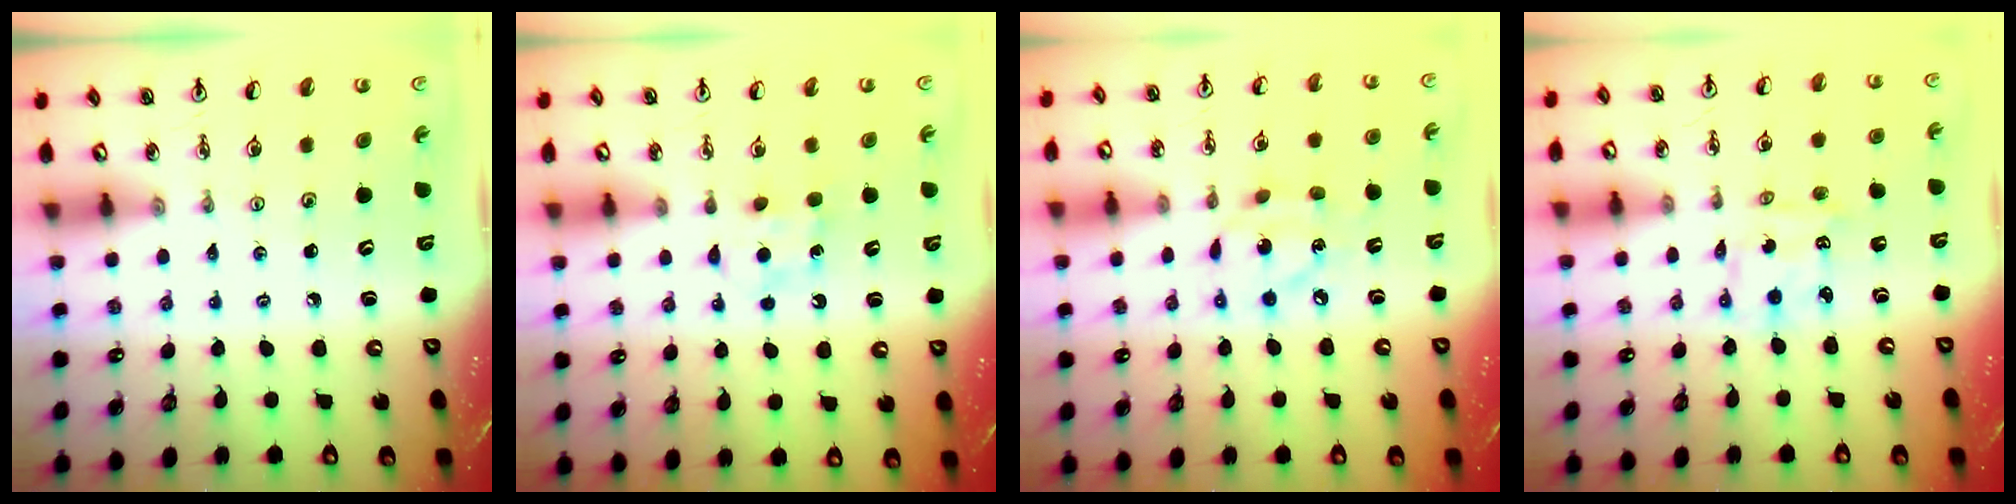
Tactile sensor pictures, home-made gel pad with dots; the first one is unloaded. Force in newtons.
{"total": 5.3, "press": 5.2, "slide": 0.7}
{"total": 10.1, "press": 10.1, "slide": 0.6}
{"total": 1.9, "press": 1.9, "slide": 0.1}